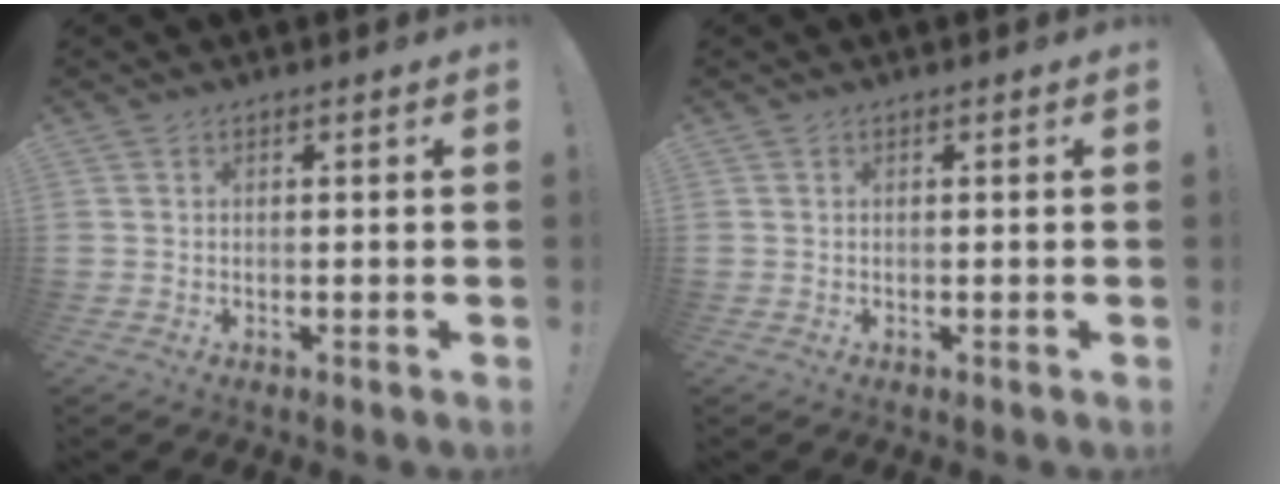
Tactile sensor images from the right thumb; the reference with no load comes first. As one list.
[{"total": 0.0}]